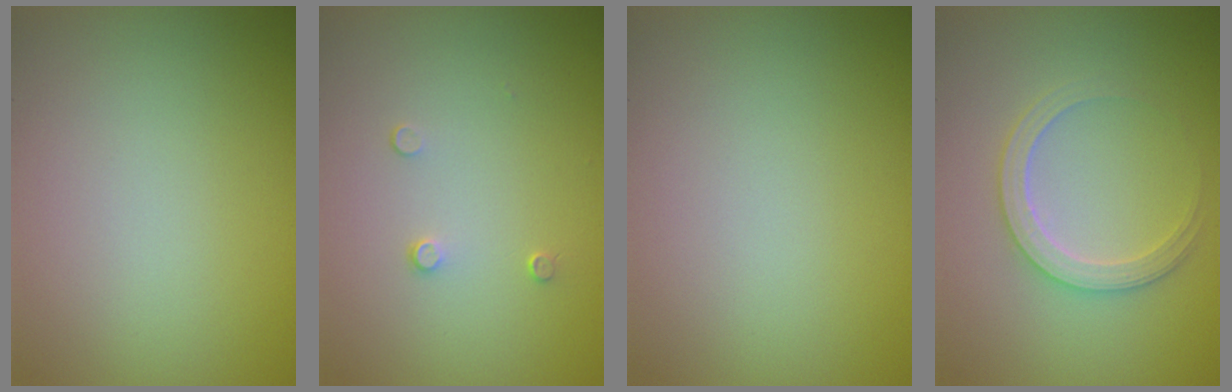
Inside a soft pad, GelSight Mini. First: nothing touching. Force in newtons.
{"total": 0.8, "press": 0.4, "slide": 0.6}
{"total": 0.0}
{"total": 2.8, "press": 2.7, "slide": 0.4}